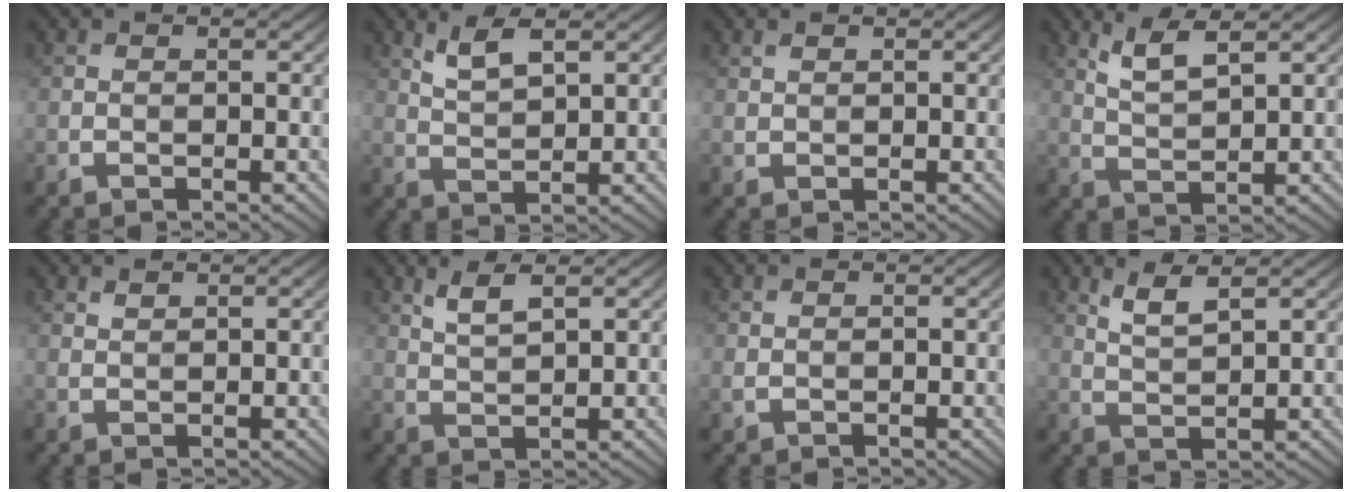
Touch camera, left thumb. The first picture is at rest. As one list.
[{"total": 4.2, "force": [2.5, 1.3, 3.1], "torque": [-0.076, -0.002, 0.055]}, {"total": 0.9, "force": [0.6, 0.5, 0.5], "torque": [-0.016, -0.001, 0.016]}, {"total": 4.6, "force": [3.0, 1.0, 3.4], "torque": [-0.084, -0.002, 0.065]}, {"total": 0.9, "force": [0.8, 0.2, 0.4], "torque": [-0.011, -0.001, 0.018]}, {"total": 3.3, "force": [2.0, 0.8, 2.5], "torque": [-0.061, 0.000, 0.044]}, {"total": 0.6, "force": [0.0, 0.5, 0.4], "torque": [-0.012, -0.001, 0.002]}, {"total": 3.7, "force": [2.4, 0.8, 2.7], "torque": [-0.065, 0.000, 0.054]}]